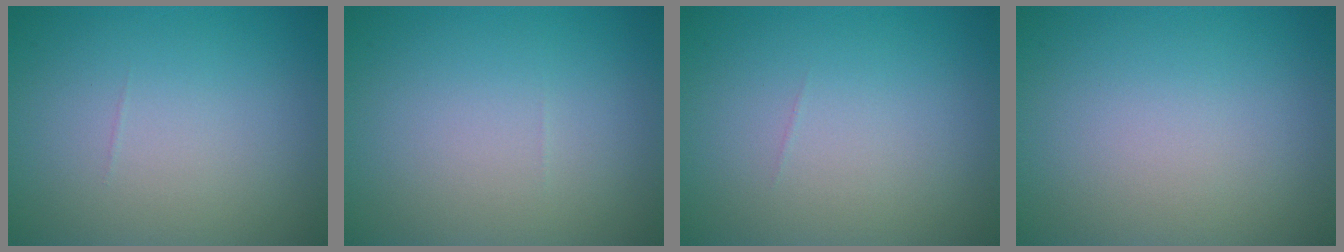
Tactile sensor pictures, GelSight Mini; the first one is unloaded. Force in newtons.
{"total": 0.0}
{"total": 0.0}
{"total": 0.0}